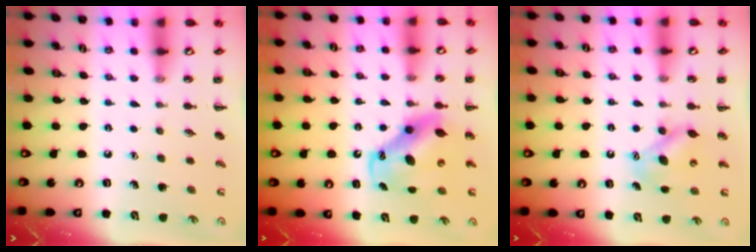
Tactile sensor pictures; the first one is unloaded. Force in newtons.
{"total": 8.4, "press": 8.2, "slide": 2.1}
{"total": 6.1, "press": 6.1, "slide": 0.3}